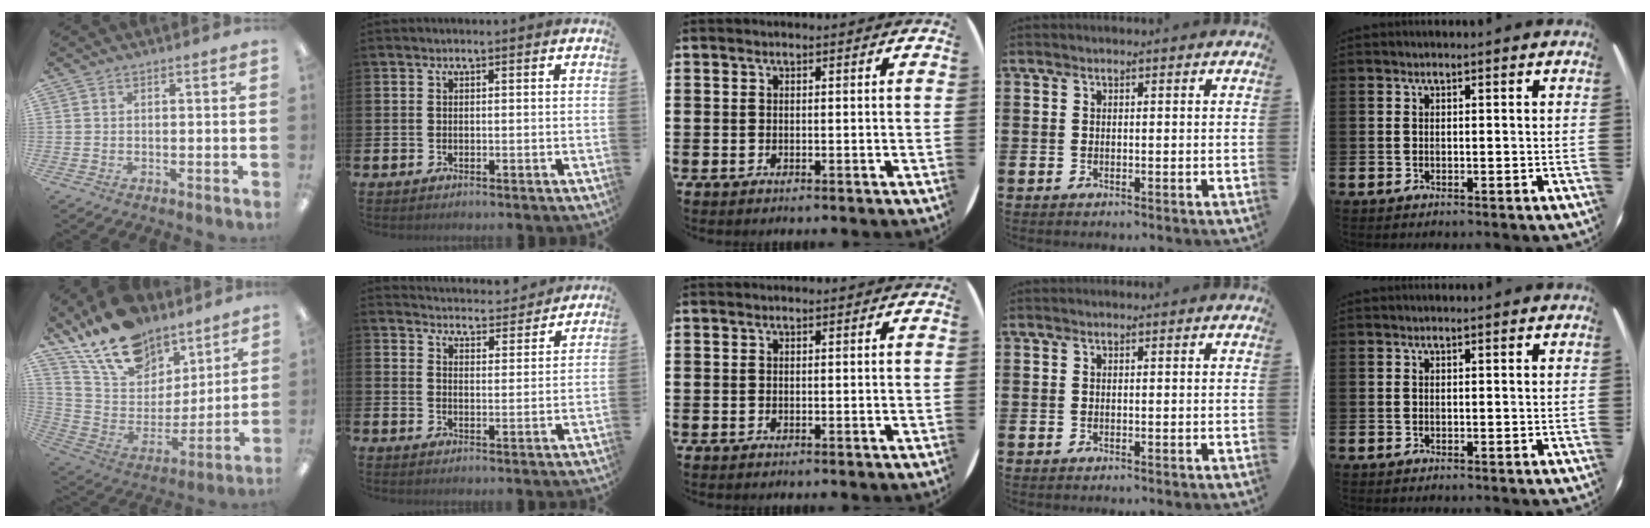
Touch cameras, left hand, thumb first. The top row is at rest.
{"thumb": {"total": 18.9, "force": [14.4, 10.1, 6.9], "torque": [-0.140, -0.090, 0.266]}, "index": {"total": 4.4, "force": [4.4, 0.5, -0.1], "torque": [-0.006, -0.040, 0.075]}}